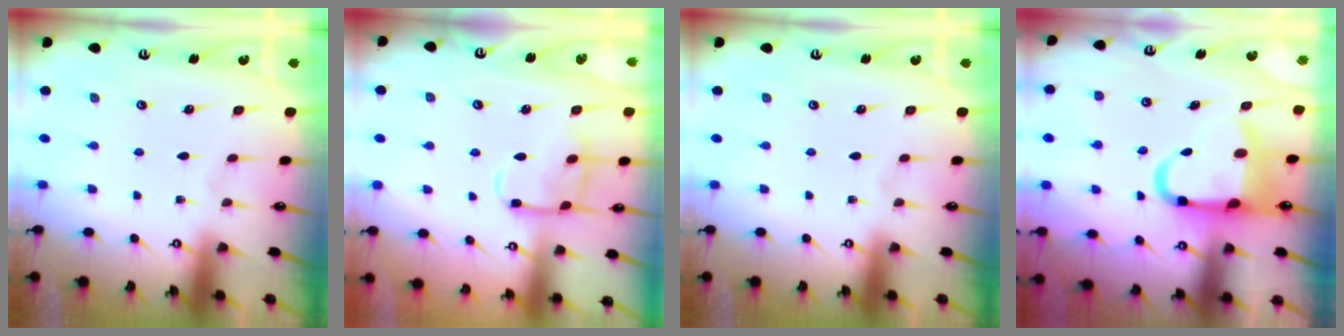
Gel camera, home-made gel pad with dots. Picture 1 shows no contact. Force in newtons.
{"total": 10.5, "press": 10.5, "slide": 1.0}
{"total": 0.0}
{"total": 9.8, "press": 9.5, "slide": 2.2}